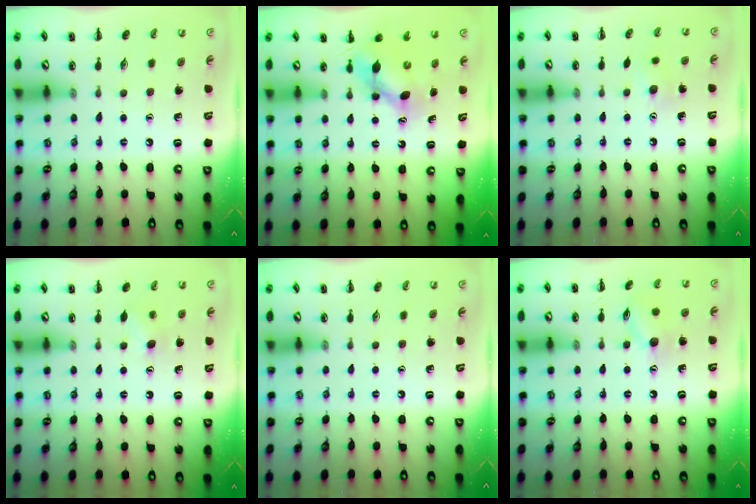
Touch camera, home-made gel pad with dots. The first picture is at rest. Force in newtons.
{"total": 6.1, "press": 6.0, "slide": 0.9}
{"total": 5.8, "press": 5.7, "slide": 1.3}
{"total": 3.6, "press": 3.4, "slide": 1.0}
{"total": 0.0}
{"total": 8.1, "press": 8.1, "slide": 0.8}